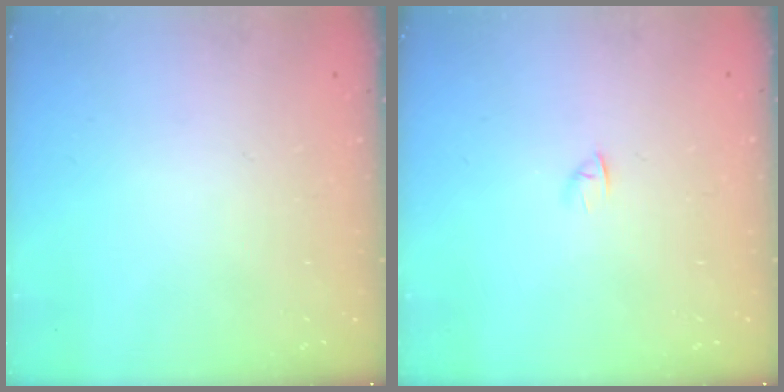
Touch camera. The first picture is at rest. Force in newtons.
{"total": 2.4, "press": 2.3, "slide": 0.7}